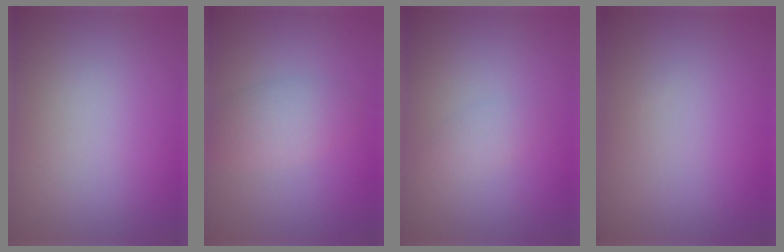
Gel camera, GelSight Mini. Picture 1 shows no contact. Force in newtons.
{"total": 2.8, "press": 2.8, "slide": 0.1}
{"total": 1.2, "press": 1.2, "slide": 0.1}
{"total": 0.0}